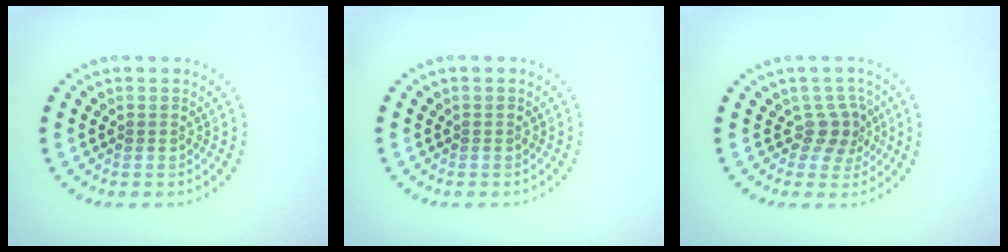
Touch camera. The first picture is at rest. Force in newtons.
{"total": 0.0}
{"total": 2.3, "press": 1.8, "slide": 1.5}